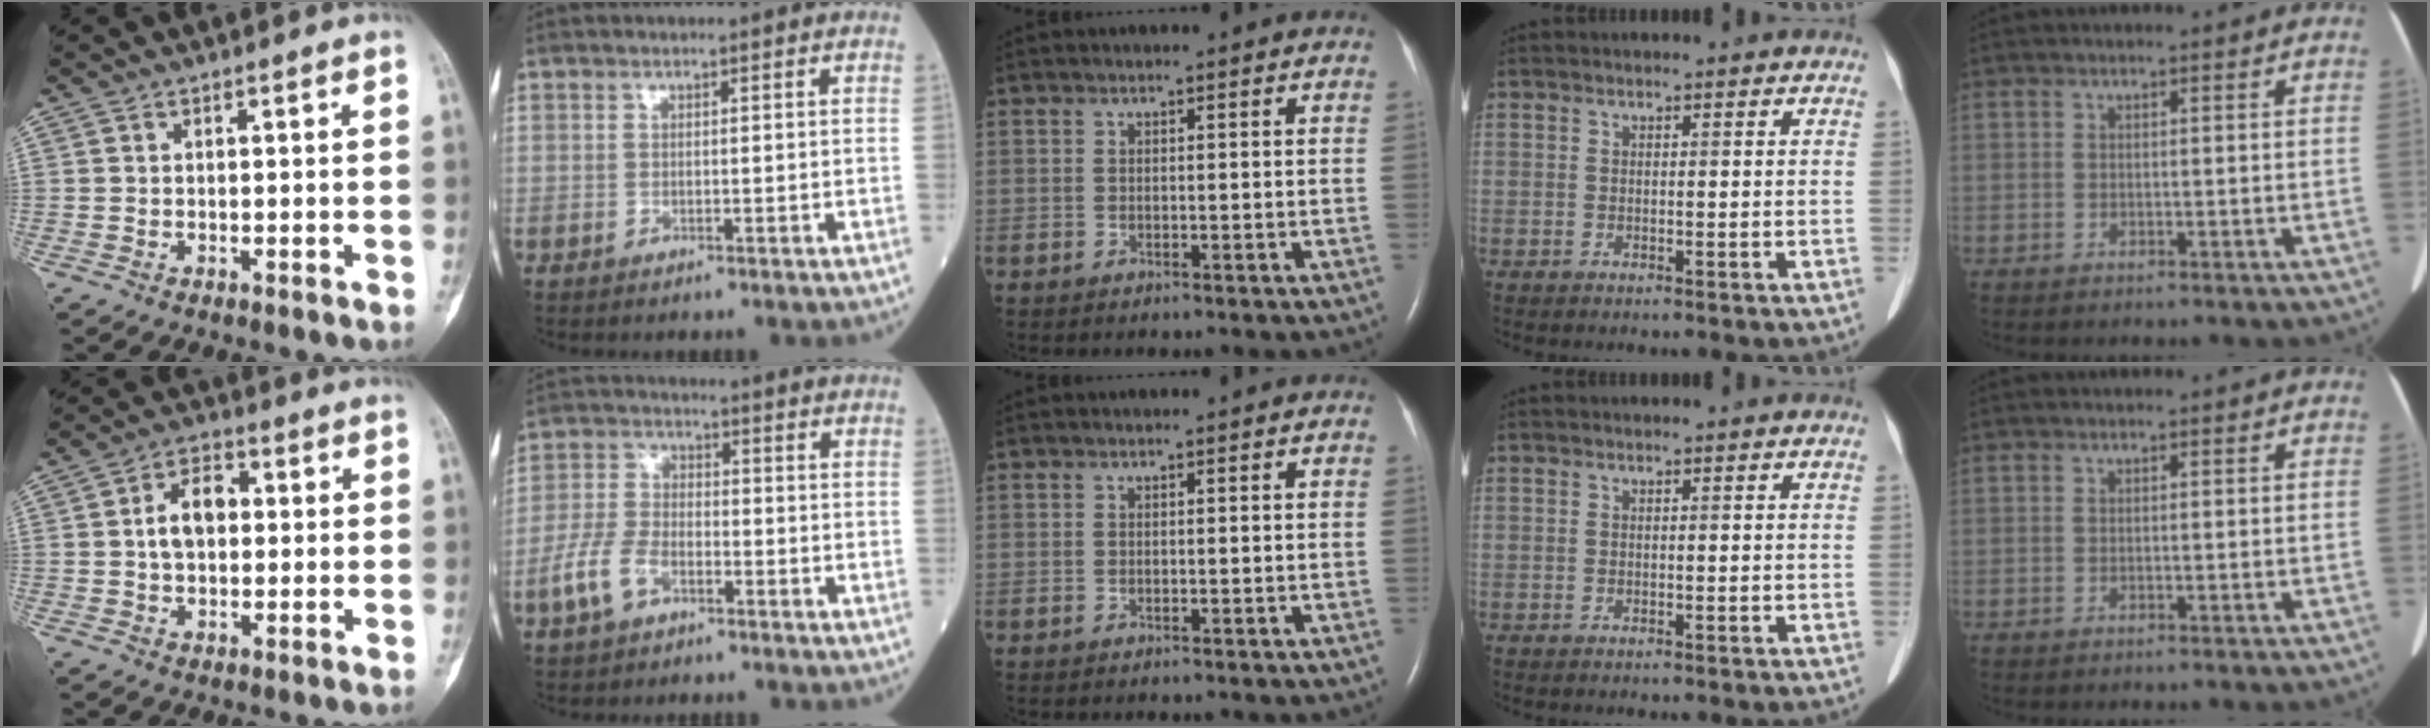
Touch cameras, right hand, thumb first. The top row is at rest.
{"thumb": {"total": 7.2, "force": [0.6, 4.9, 5.3], "torque": [-0.074, 0.020, 0.005]}, "index": {"total": 7.0, "force": [-3.5, 3.8, 4.6], "torque": [-0.110, 0.008, -0.072]}}